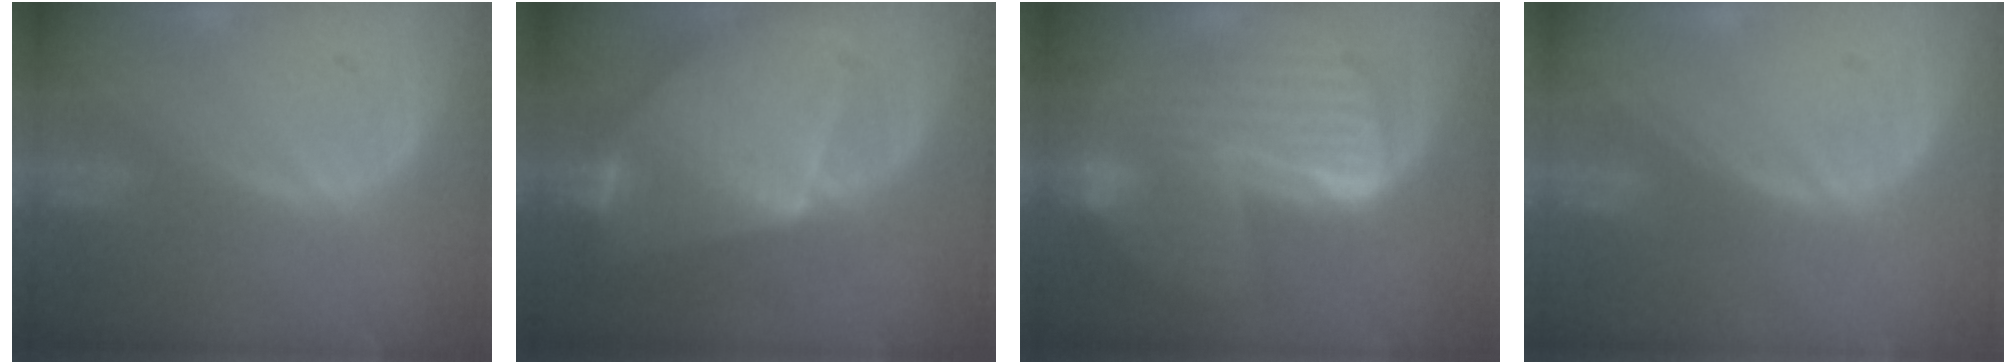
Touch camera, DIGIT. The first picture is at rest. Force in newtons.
{"total": 10.1, "press": 10.0, "slide": 0.7}
{"total": 10.4, "press": 10.4, "slide": 1.0}
{"total": 0.0}